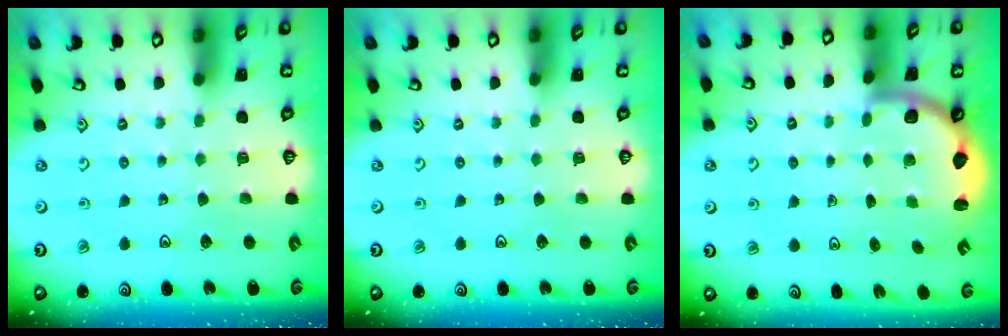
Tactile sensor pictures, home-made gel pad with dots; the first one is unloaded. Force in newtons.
{"total": 0.0}
{"total": 2.5, "press": 2.4, "slide": 0.7}